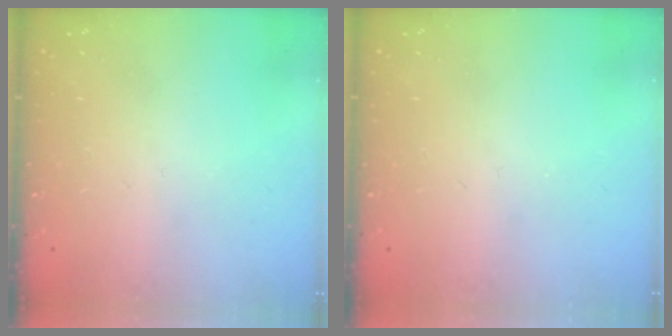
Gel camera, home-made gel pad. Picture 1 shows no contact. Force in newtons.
{"total": 0.0}